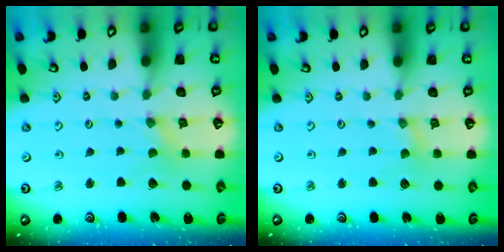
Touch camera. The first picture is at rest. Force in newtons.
{"total": 0.0}